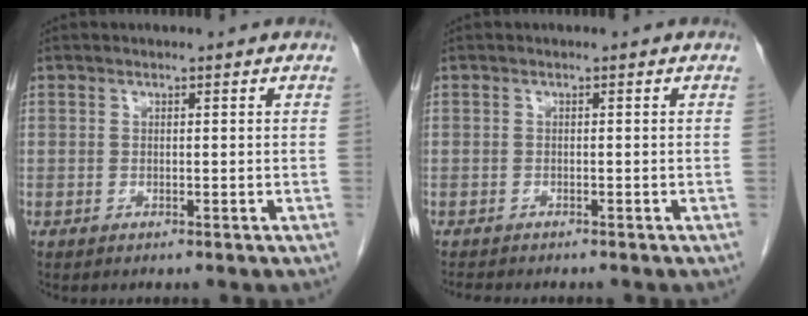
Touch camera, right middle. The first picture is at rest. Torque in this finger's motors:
{"motor_torque": [-0.01, 0.02, 0.00, 0.00]}